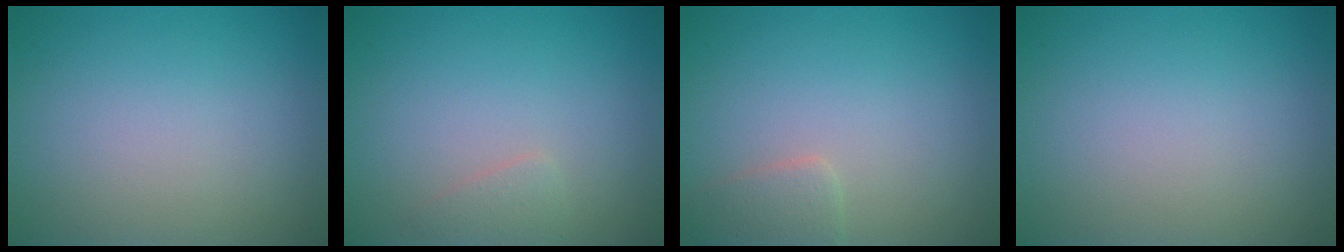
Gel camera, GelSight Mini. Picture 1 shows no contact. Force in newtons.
{"total": 1.0, "press": 1.0, "slide": 0.1}
{"total": 1.7, "press": 1.7, "slide": 0.1}
{"total": 0.0}